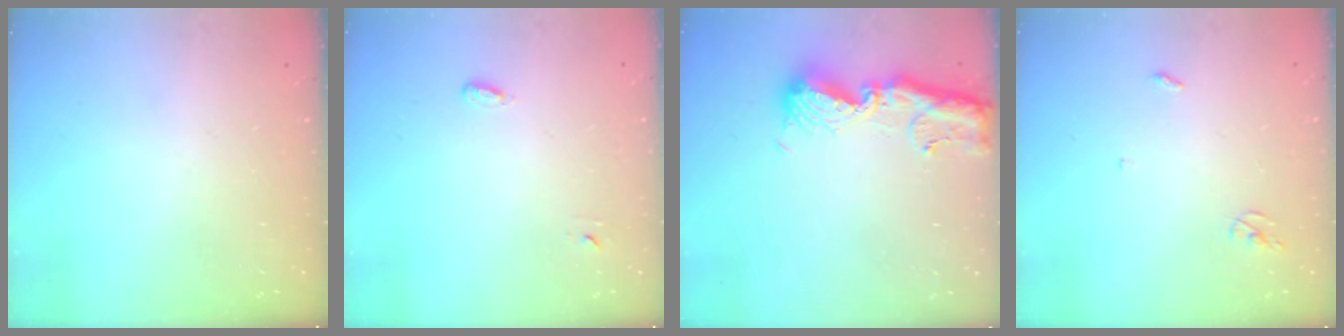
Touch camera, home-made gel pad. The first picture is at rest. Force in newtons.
{"total": 3.7, "press": 3.3, "slide": 1.6}
{"total": 14.1, "press": 14.0, "slide": 1.5}
{"total": 2.6, "press": 2.6, "slide": 0.2}